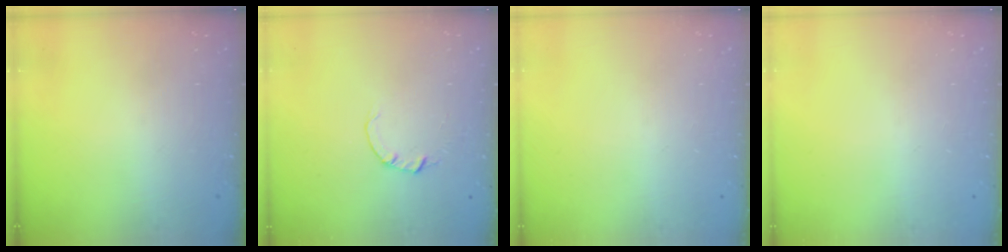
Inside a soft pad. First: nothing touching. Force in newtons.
{"total": 2.0, "press": 2.0, "slide": 0.3}
{"total": 0.0}
{"total": 0.0}